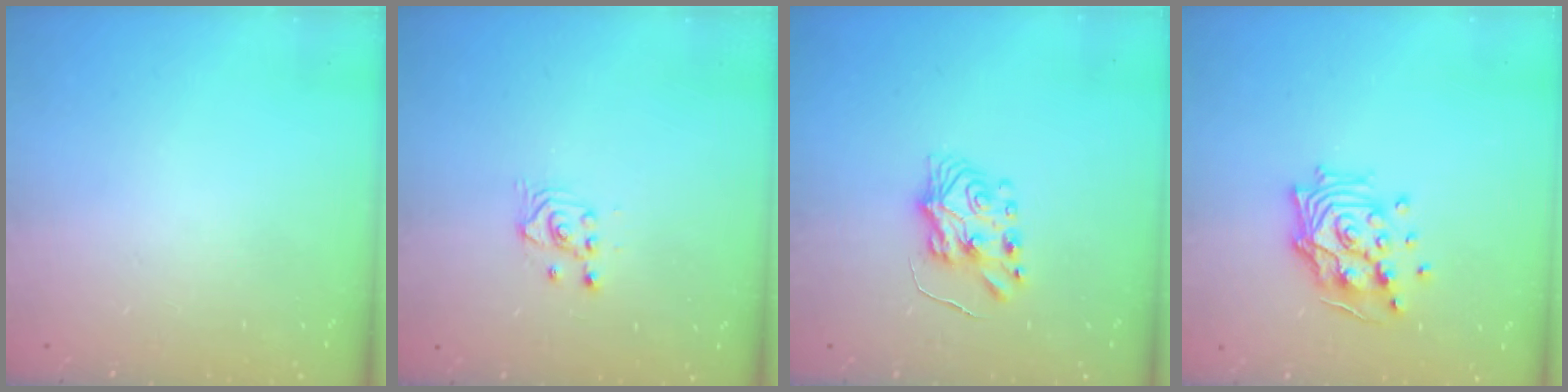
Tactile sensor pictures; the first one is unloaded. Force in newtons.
{"total": 2.7, "press": 2.7, "slide": 0.3}
{"total": 7.3, "press": 7.3, "slide": 0.7}
{"total": 13.8, "press": 13.6, "slide": 2.0}